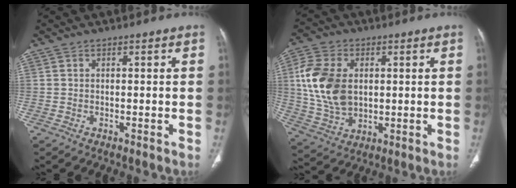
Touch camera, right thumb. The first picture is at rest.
{"total": 14.4, "force": [1.9, 9.9, 10.3], "torque": [-0.195, -0.001, 0.040]}